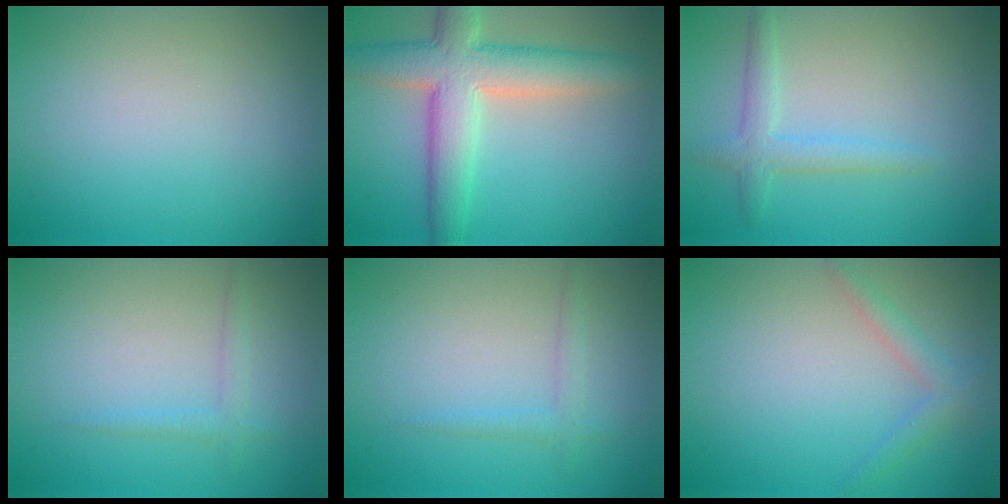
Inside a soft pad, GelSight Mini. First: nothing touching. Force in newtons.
{"total": 7.5, "press": 7.5, "slide": 0.5}
{"total": 2.4, "press": 2.4, "slide": 0.1}
{"total": 1.4, "press": 1.4, "slide": 0.0}
{"total": 1.4, "press": 1.4, "slide": 0.0}
{"total": 1.8, "press": 1.8, "slide": 0.1}